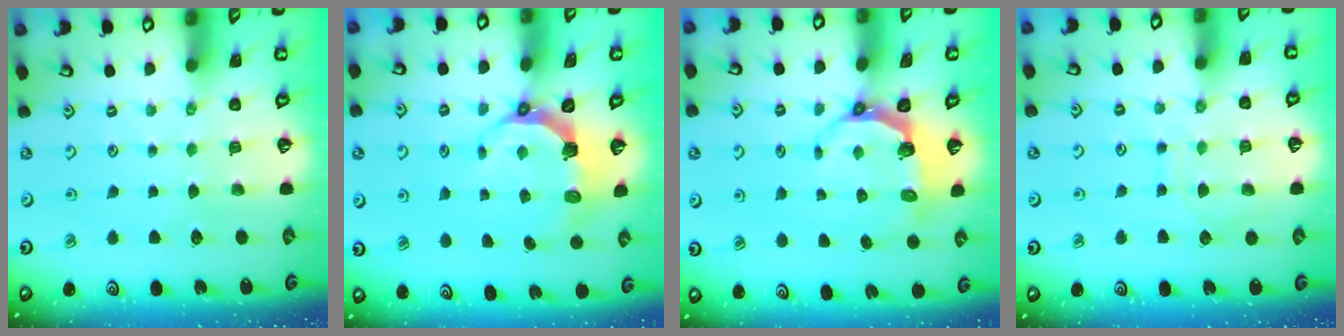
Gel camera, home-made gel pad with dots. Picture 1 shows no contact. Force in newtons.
{"total": 7.3, "press": 5.5, "slide": 4.8}
{"total": 5.2, "press": 3.8, "slide": 3.5}
{"total": 9.3, "press": 9.3, "slide": 0.8}